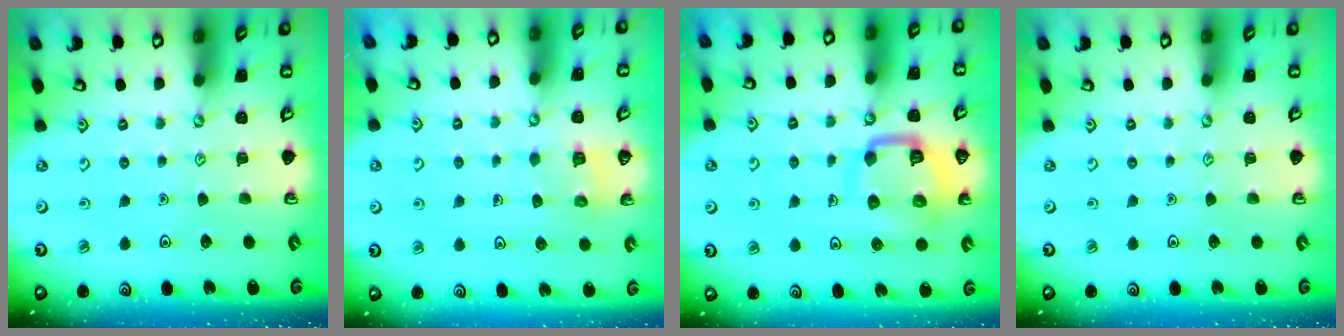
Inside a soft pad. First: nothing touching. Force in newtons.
{"total": 5.5, "press": 5.4, "slide": 0.5}
{"total": 11.7, "press": 11.7, "slide": 1.3}
{"total": 0.0}